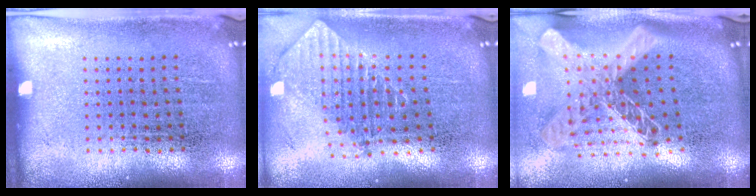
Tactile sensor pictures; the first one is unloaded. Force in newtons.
{"total": 1.9, "press": 1.5, "slide": 1.2}
{"total": 2.9, "press": 2.1, "slide": 2.0}